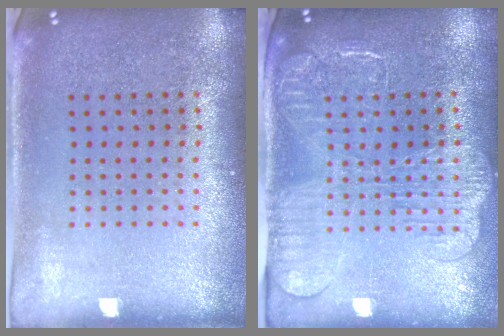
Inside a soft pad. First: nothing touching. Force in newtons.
{"total": 2.3, "press": 2.0, "slide": 1.3}